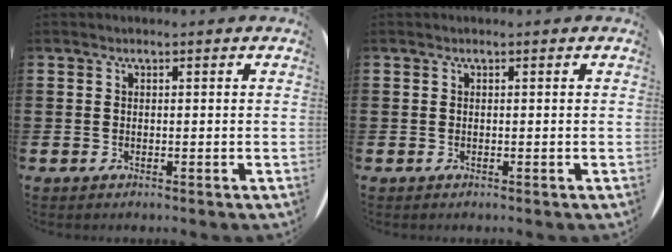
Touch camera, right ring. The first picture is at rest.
{"total": 0.0}